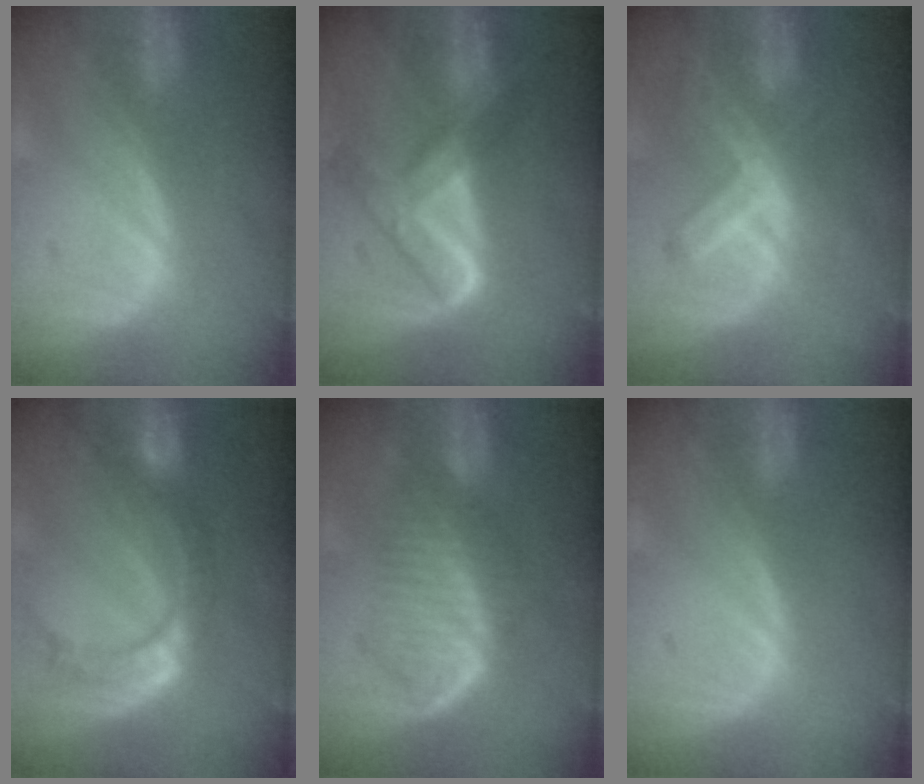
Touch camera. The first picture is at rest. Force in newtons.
{"total": 7.7, "press": 6.5, "slide": 4.2}
{"total": 7.0, "press": 6.1, "slide": 3.6}
{"total": 8.6, "press": 7.2, "slide": 4.8}
{"total": 6.9, "press": 6.1, "slide": 3.3}
{"total": 0.0}